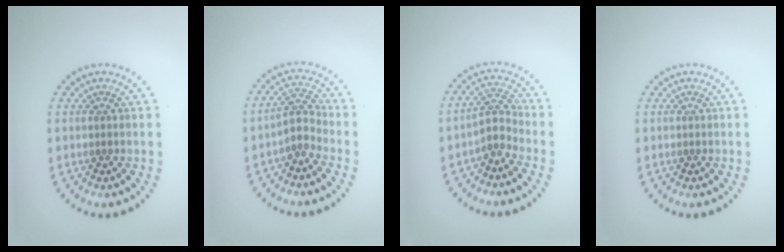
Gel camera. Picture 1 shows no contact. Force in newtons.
{"total": 2.2, "press": 1.6, "slide": 1.5}
{"total": 2.2, "press": 1.6, "slide": 1.5}
{"total": 0.0}